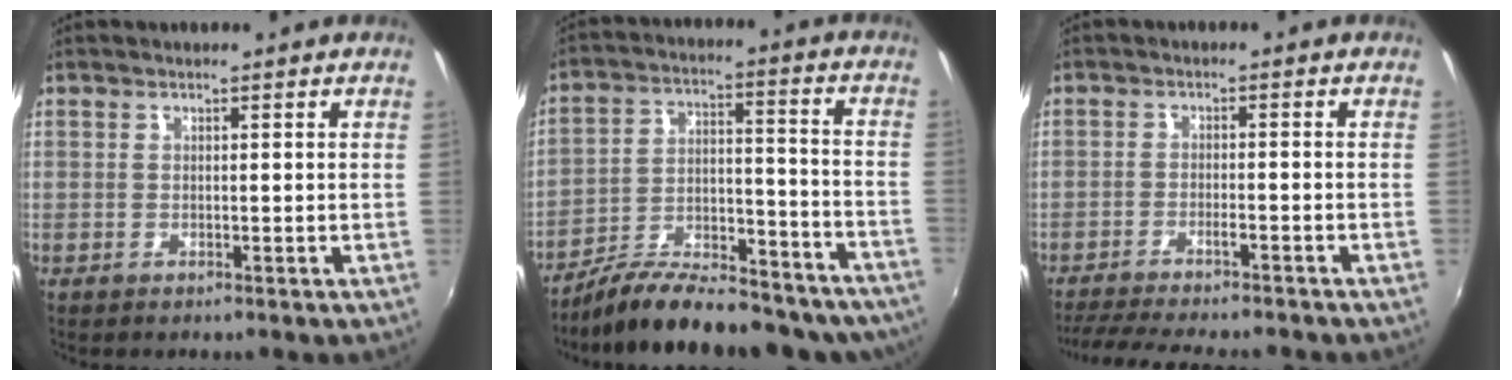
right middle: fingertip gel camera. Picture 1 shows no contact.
{"total": 24.4, "force": [-20.2, 7.7, 11.3], "torque": [-0.182, 0.007, -0.273]}
{"total": 13.3, "force": [-11.8, 1.8, 6.0], "torque": [-0.129, -0.018, -0.178]}